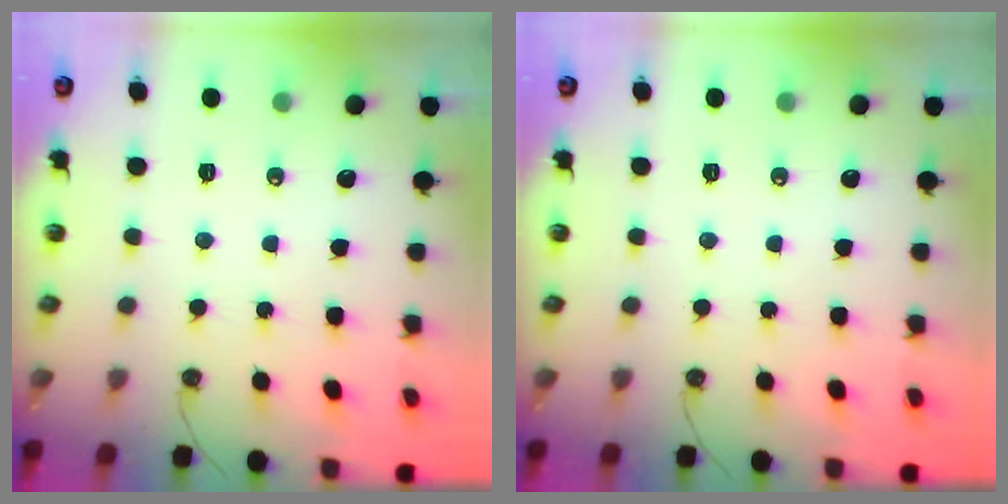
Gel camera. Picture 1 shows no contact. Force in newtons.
{"total": 0.0}